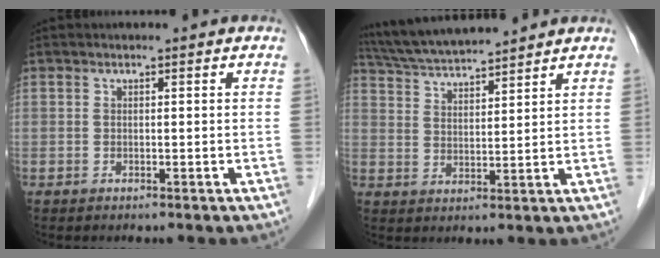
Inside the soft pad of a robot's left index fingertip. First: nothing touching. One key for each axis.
{"total": 11.3, "fx": 10.5, "fy": 0.5, "fz": 4.1, "tx": -0.081, "ty": 0.027, "tz": 0.184}